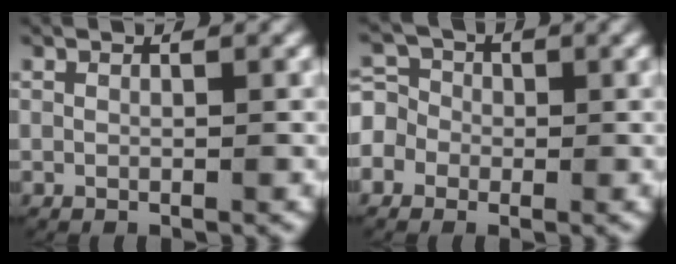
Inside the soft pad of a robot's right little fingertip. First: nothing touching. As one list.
[{"total": 6.4, "force": [-0.4, 5.9, 2.2], "torque": [-0.053, -0.002, -0.020]}]